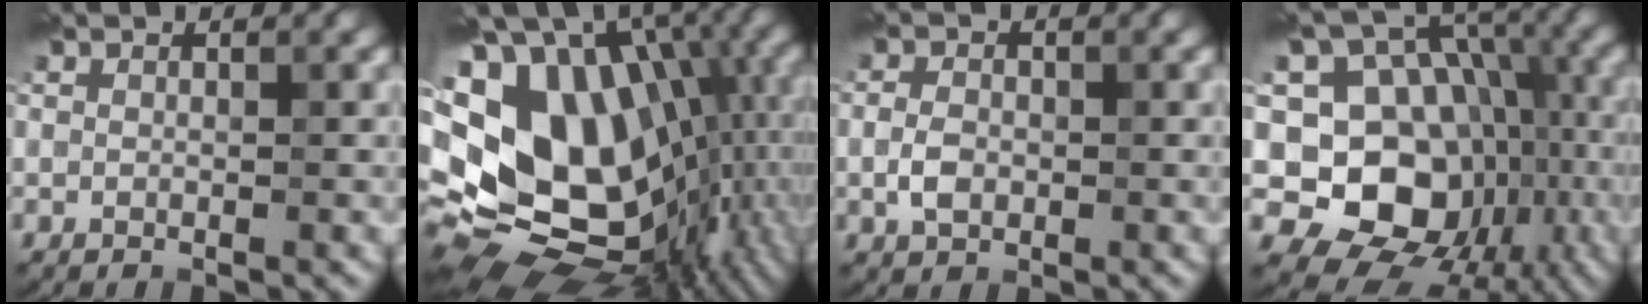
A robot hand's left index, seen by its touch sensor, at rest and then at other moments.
{"total": 19.8, "force": [1.3, 13.5, 14.4], "torque": [-0.268, 0.003, 0.048]}
{"total": 2.1, "force": [-0.6, 1.6, 1.3], "torque": [-0.028, -0.003, -0.015]}
{"total": 13.2, "force": [-2.7, 10.7, 7.1], "torque": [-0.108, -0.004, -0.062]}